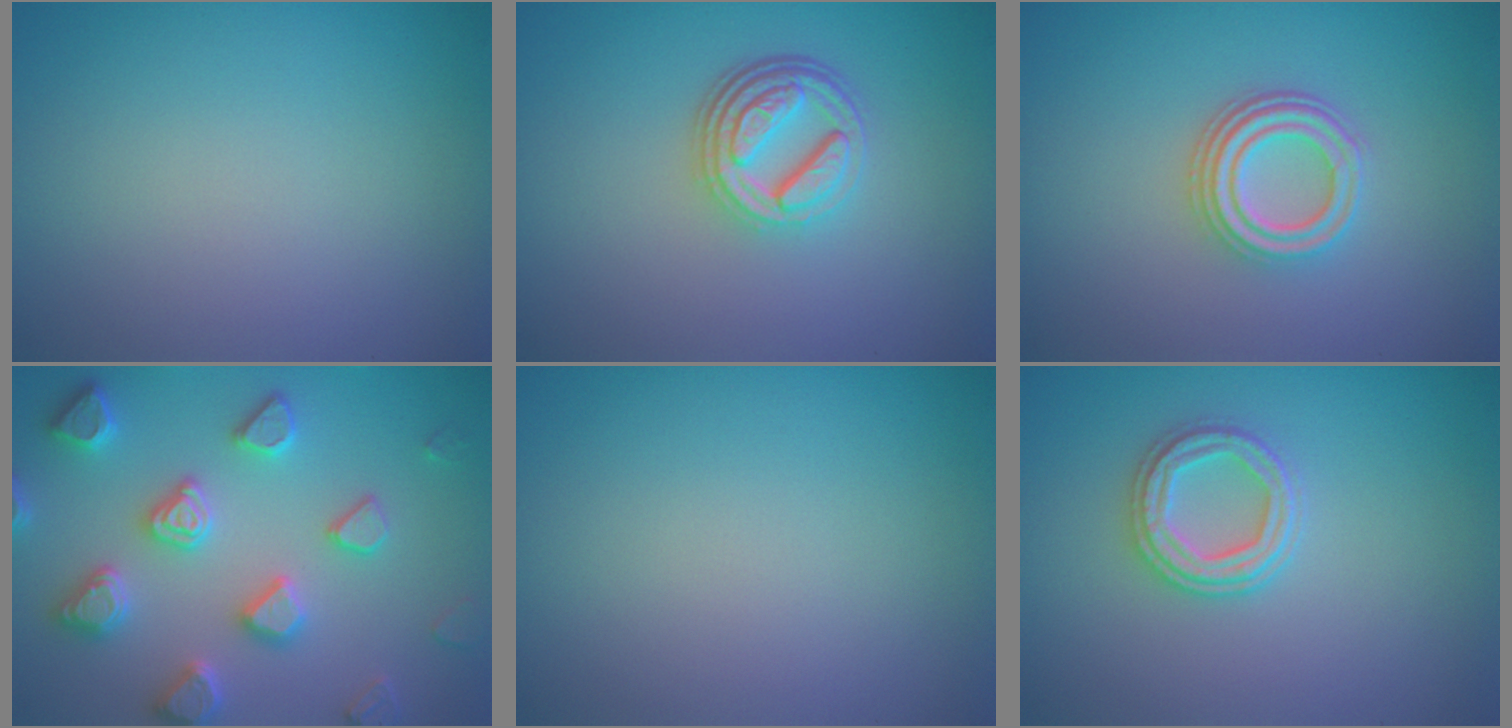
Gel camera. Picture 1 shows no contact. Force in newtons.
{"total": 4.7, "press": 3.5, "slide": 3.1}
{"total": 3.8, "press": 3.1, "slide": 2.2}
{"total": 5.3, "press": 5.2, "slide": 1.2}
{"total": 0.0}
{"total": 2.8, "press": 2.7, "slide": 0.8}